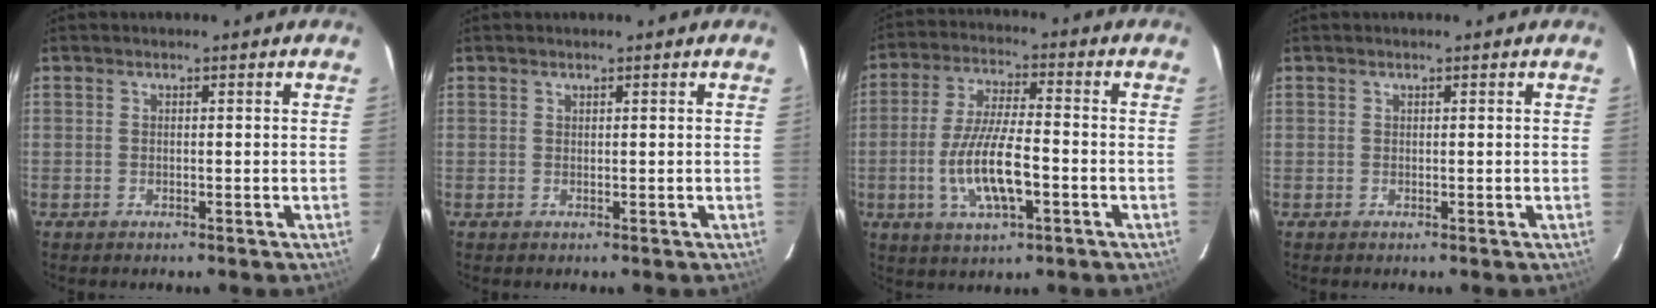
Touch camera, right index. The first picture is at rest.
{"total": 0.0}
{"total": 11.9, "force": [-3.4, 3.3, 10.9], "torque": [-0.218, -0.007, -0.060]}
{"total": 0.5, "force": [0.0, 0.5, -0.1], "torque": [0.004, 0.003, 0.000]}